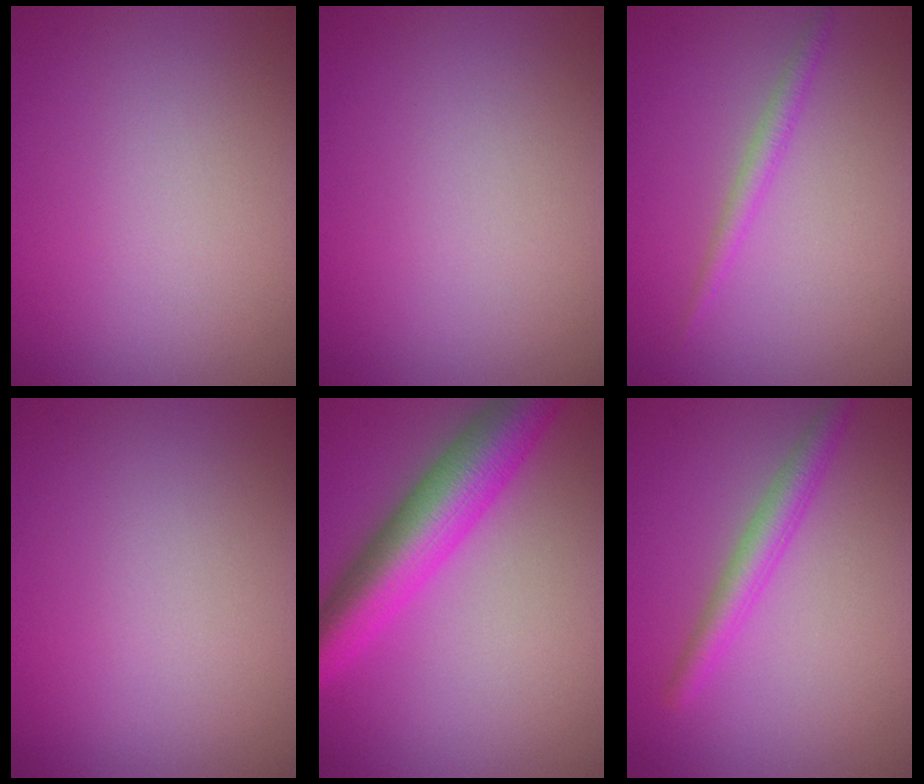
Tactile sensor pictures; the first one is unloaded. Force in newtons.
{"total": 0.0}
{"total": 1.4, "press": 1.4, "slide": 0.1}
{"total": 0.0}
{"total": 7.7, "press": 7.7, "slide": 0.2}
{"total": 2.7, "press": 2.7, "slide": 0.1}